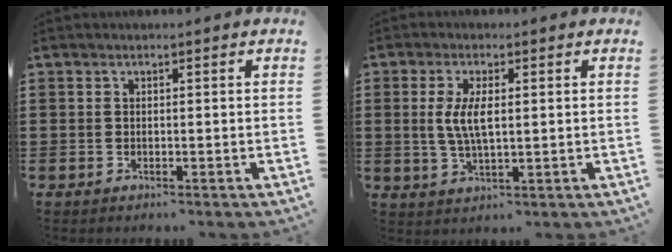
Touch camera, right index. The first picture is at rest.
{"total": 5.2, "force": [0.6, 1.9, 4.8], "torque": [-0.109, 0.001, 0.005]}